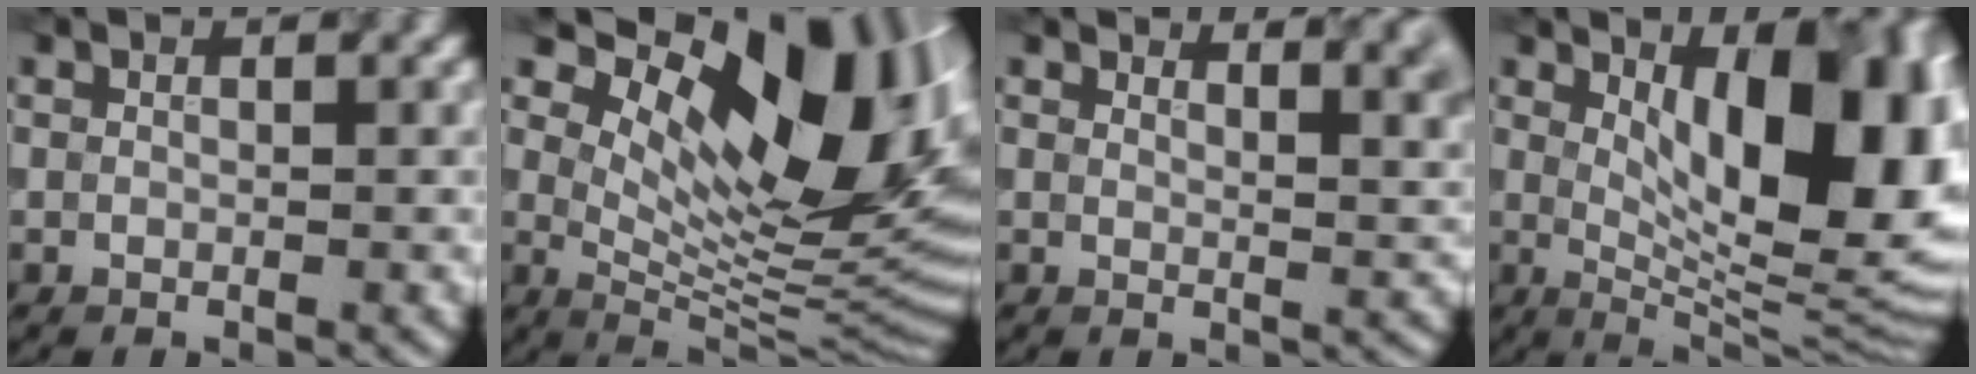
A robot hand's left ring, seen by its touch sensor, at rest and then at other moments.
{"total": 16.0, "force": [6.7, 7.2, 12.6], "torque": [-0.171, -0.001, 0.116]}
{"total": 6.5, "force": [4.6, 2.5, 4.0], "torque": [-0.019, 0.017, 0.055]}
{"total": 14.3, "force": [3.4, 5.5, 12.7], "torque": [-0.141, 0.003, 0.050]}